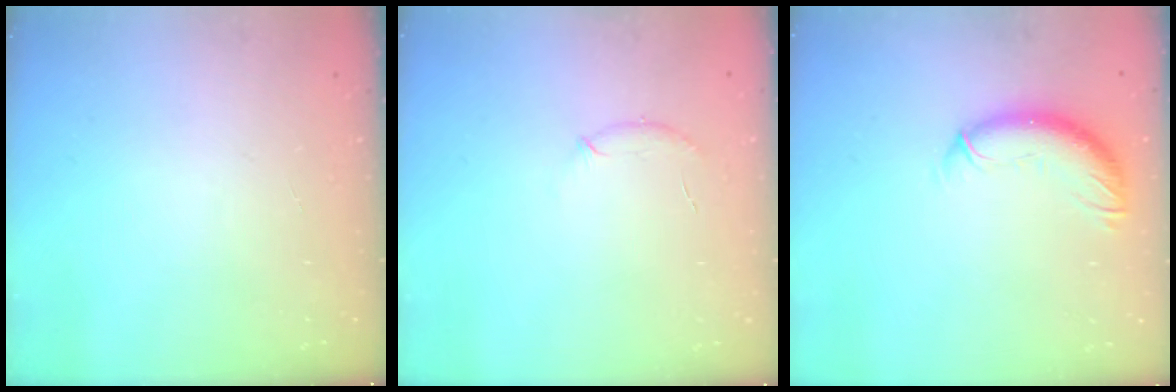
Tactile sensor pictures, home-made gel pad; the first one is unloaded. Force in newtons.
{"total": 6.1, "press": 5.9, "slide": 1.4}
{"total": 10.3, "press": 10.2, "slide": 1.4}